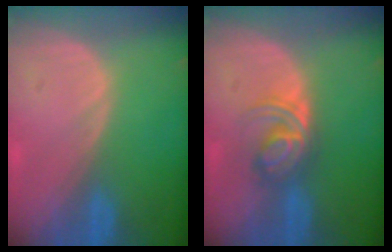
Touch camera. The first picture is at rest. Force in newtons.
{"total": 6.0, "press": 5.2, "slide": 3.0}